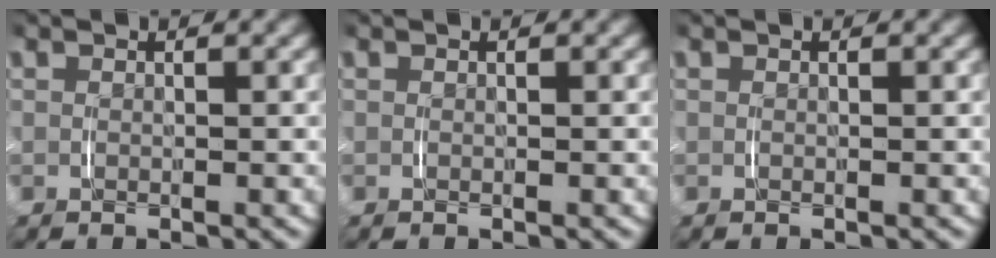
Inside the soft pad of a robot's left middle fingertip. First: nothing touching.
{"total": 0.0}
{"total": 0.0}